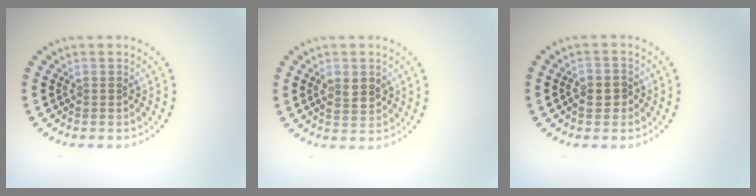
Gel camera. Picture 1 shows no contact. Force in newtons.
{"total": 2.4, "press": 2.4, "slide": 0.2}
{"total": 1.7, "press": 1.6, "slide": 0.4}